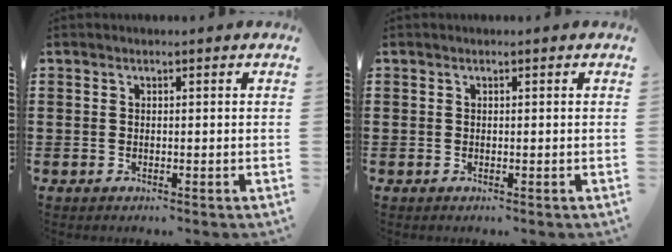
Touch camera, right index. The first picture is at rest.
{"total": 0.0}